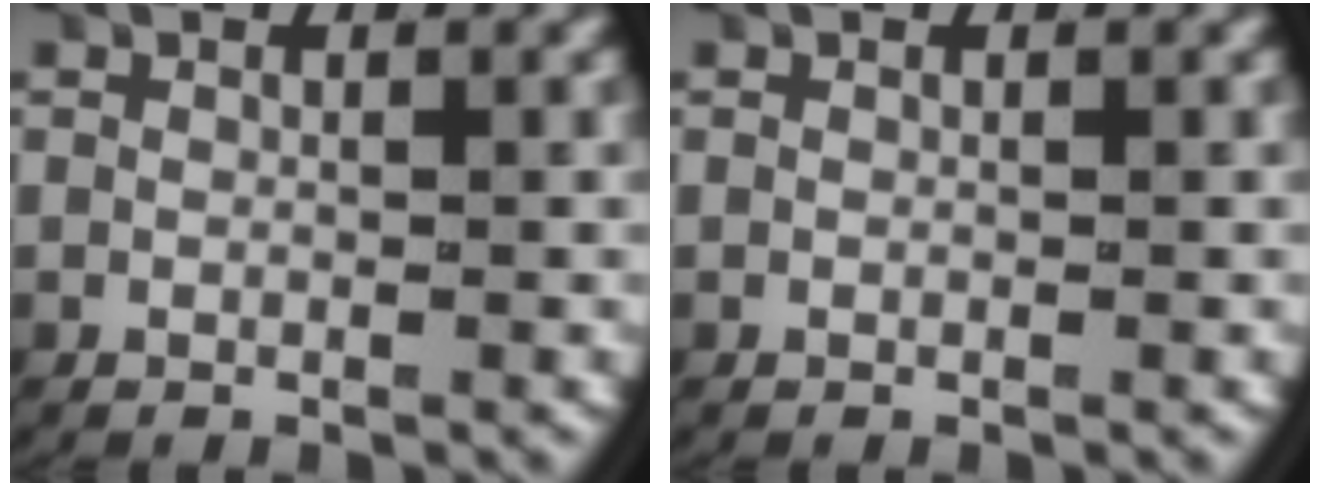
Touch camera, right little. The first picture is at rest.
{"total": 0.0}